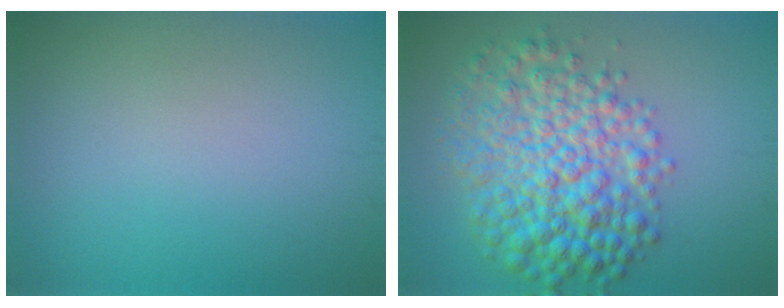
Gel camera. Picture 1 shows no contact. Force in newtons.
{"total": 8.4, "press": 8.4, "slide": 0.0}